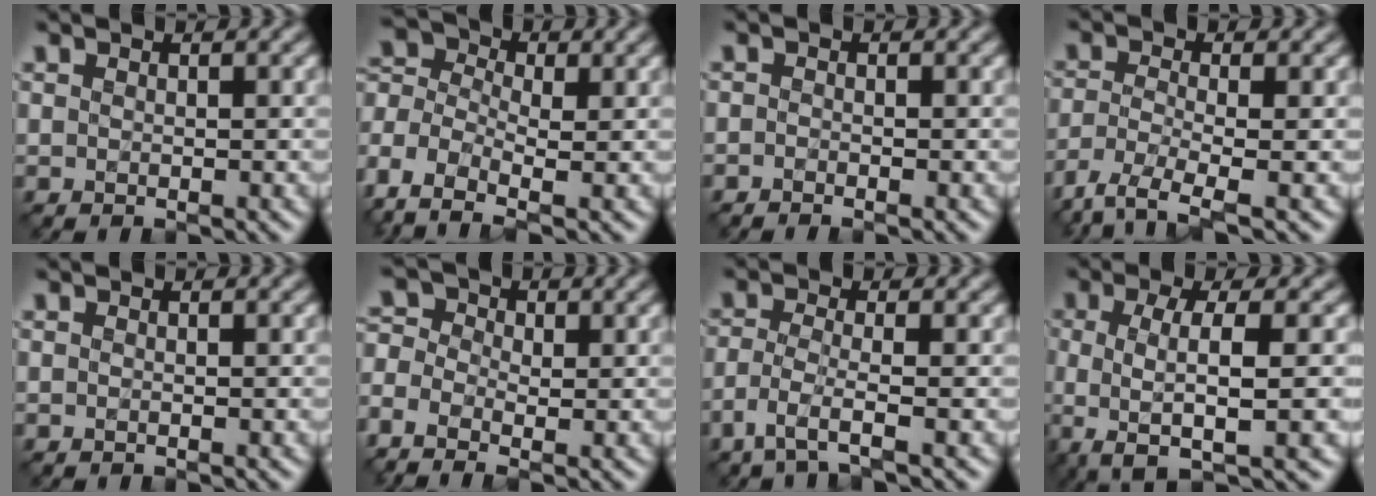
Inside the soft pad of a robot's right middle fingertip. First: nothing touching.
{"total": 7.0, "force": [-3.2, 3.6, 5.1], "torque": [-0.124, 0.003, -0.079]}
{"total": 0.7, "force": [-0.7, 0.0, 0.2], "torque": [-0.003, -0.004, -0.015]}
{"total": 4.4, "force": [-3.0, 1.1, 2.9], "torque": [-0.069, -0.013, -0.067]}
{"total": 0.0}
{"total": 4.9, "force": [-2.2, 3.1, 3.1], "torque": [-0.073, 0.002, -0.041]}
{"total": 2.9, "force": [-1.8, 0.5, 2.2], "torque": [-0.053, -0.005, -0.045]}
{"total": 6.5, "force": [-1.1, 1.7, 6.1], "torque": [-0.095, -0.007, -0.030]}